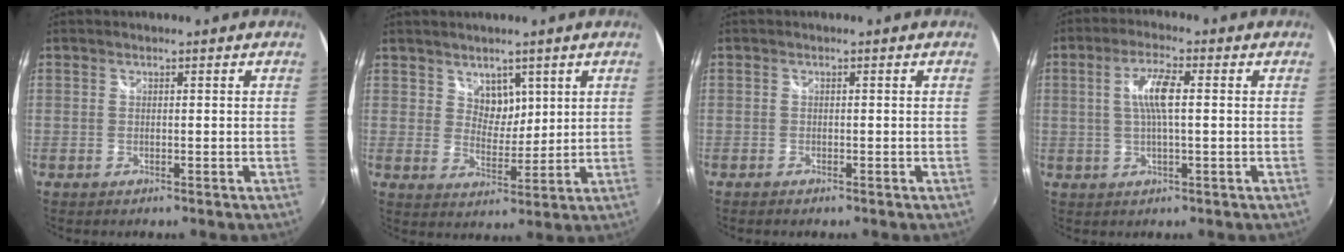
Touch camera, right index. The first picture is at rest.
{"total": 4.7, "force": [2.8, 3.4, 1.7], "torque": [-0.017, 0.000, 0.051]}
{"total": 0.8, "force": [-0.7, 0.3, 0.3], "torque": [-0.008, -0.004, -0.015]}
{"total": 6.1, "force": [0.7, 1.0, 6.0], "torque": [-0.111, 0.005, 0.015]}